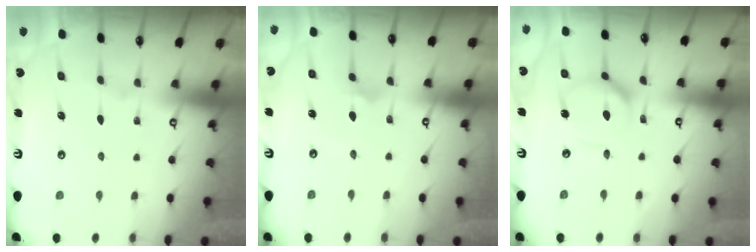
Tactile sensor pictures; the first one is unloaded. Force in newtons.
{"total": 2.7, "press": 2.7, "slide": 0.5}
{"total": 12.1, "press": 12.0, "slide": 1.4}